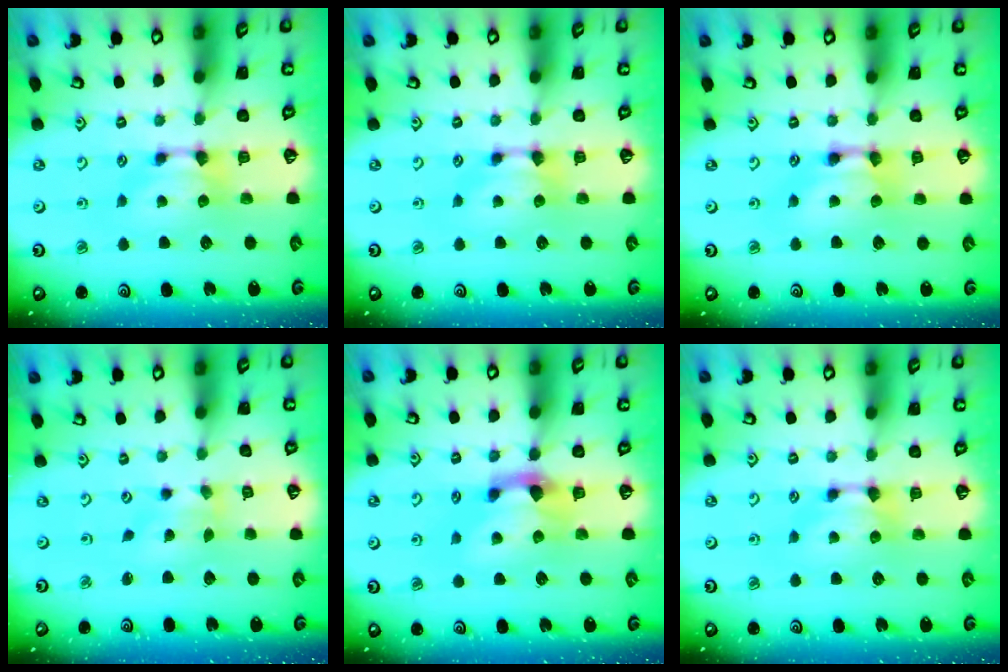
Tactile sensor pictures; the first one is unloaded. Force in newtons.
{"total": 0.0}
{"total": 2.2, "press": 2.2, "slide": 0.1}
{"total": 1.3, "press": 0.6, "slide": 1.2}
{"total": 2.6, "press": 2.0, "slide": 1.7}
{"total": 0.0}